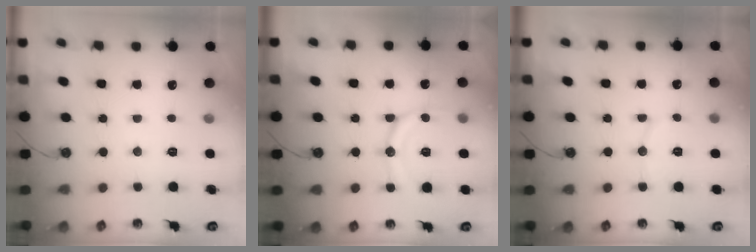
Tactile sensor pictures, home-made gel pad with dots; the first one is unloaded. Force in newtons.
{"total": 12.7, "press": 12.6, "slide": 1.5}
{"total": 5.7, "press": 5.7, "slide": 0.5}